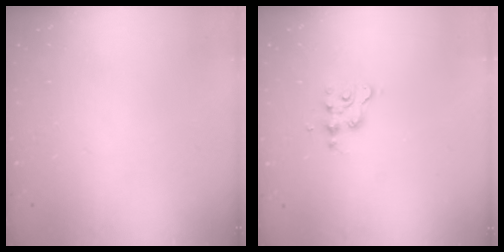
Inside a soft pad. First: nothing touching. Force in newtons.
{"total": 3.0, "press": 3.0, "slide": 0.2}